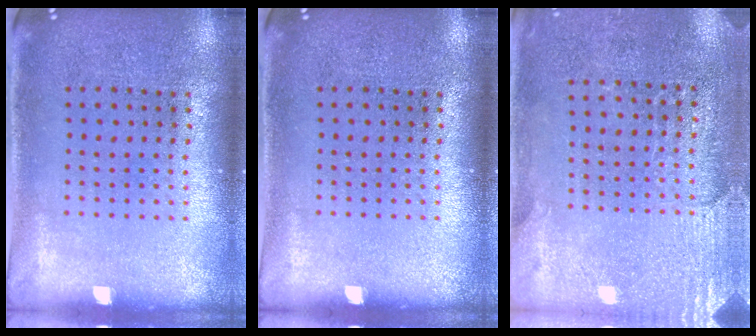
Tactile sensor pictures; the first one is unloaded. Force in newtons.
{"total": 0.0}
{"total": 2.7, "press": 2.5, "slide": 0.9}